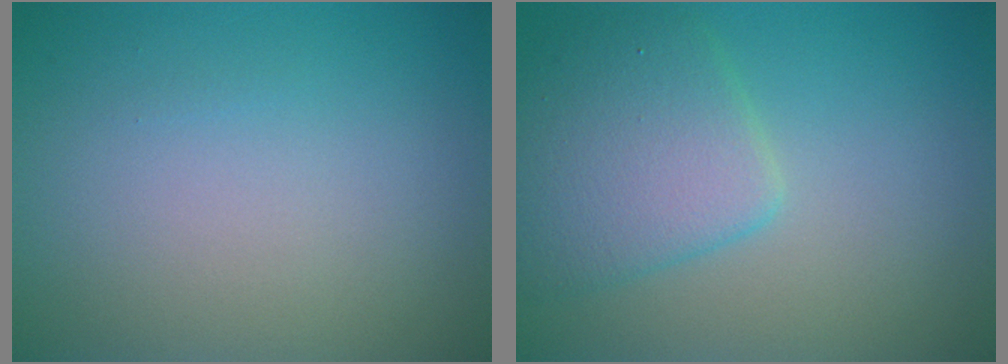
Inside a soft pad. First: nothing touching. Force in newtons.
{"total": 4.8, "press": 4.8, "slide": 0.1}